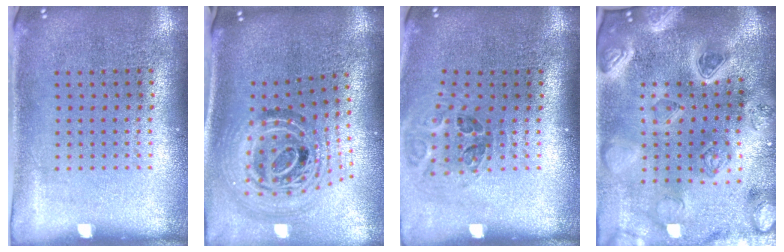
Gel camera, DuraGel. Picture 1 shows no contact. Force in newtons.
{"total": 2.1, "press": 1.7, "slide": 1.3}
{"total": 1.2, "press": 1.1, "slide": 0.4}
{"total": 4.6, "press": 4.0, "slide": 2.2}